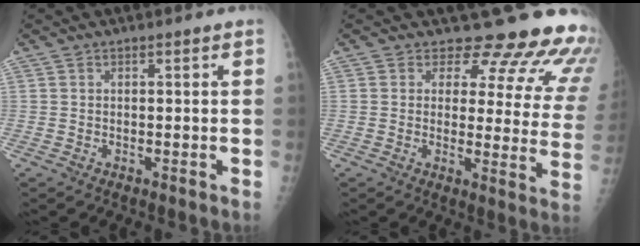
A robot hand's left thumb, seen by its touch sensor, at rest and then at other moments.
{"total": 17.5, "force": [15.6, 6.3, 4.9], "torque": [-0.013, -0.124, 0.159]}